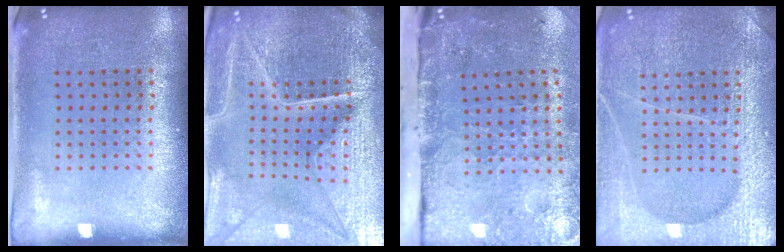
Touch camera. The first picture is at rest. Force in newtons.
{"total": 6.2, "press": 5.5, "slide": 2.9}
{"total": 4.9, "press": 3.6, "slide": 3.3}
{"total": 6.5, "press": 6.5, "slide": 0.7}